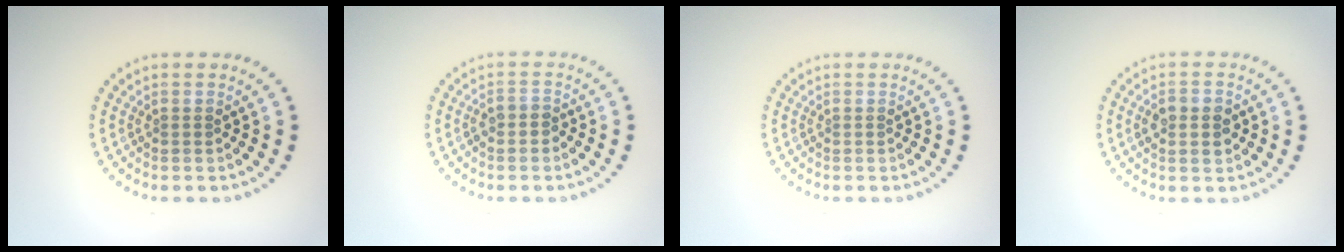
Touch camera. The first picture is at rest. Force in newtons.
{"total": 1.5, "press": 1.3, "slide": 0.8}
{"total": 0.0}
{"total": 2.9, "press": 2.9, "slide": 0.0}